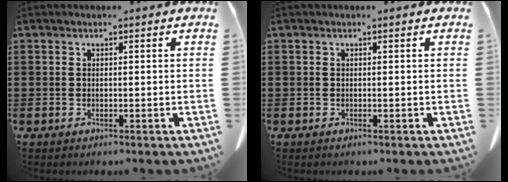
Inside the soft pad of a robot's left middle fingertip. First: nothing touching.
{"total": 0.0}